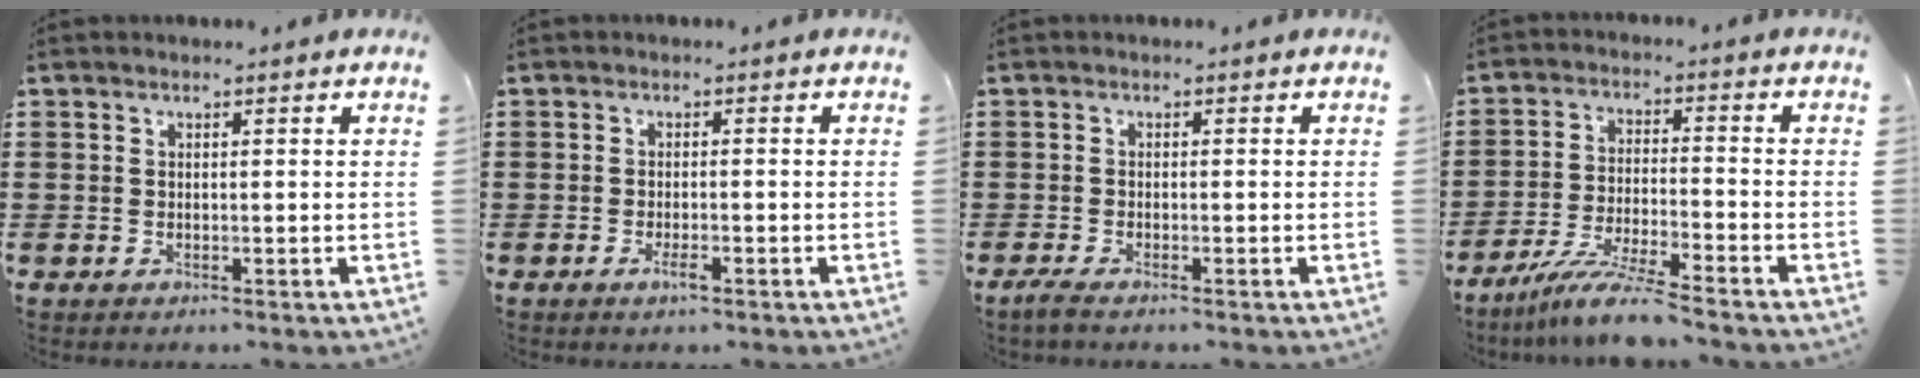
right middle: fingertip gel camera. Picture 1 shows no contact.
{"total": 2.1, "force": [-1.1, 0.4, 1.7], "torque": [-0.045, -0.008, -0.023]}
{"total": 1.3, "force": [-1.0, 0.0, 0.7], "torque": [-0.015, -0.002, -0.019]}
{"total": 7.8, "force": [-6.7, -0.3, 4.0], "torque": [-0.085, -0.013, -0.129]}